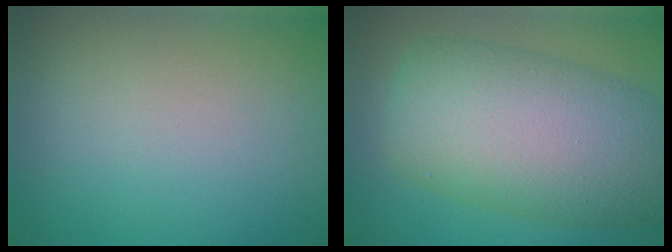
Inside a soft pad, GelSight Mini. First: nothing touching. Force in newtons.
{"total": 11.0, "press": 11.0, "slide": 0.3}